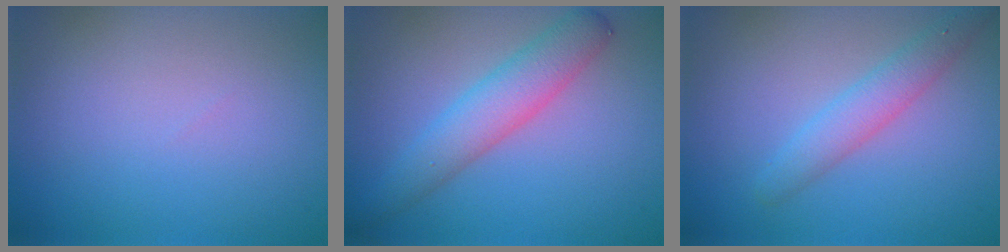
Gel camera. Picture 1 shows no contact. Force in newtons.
{"total": 4.3, "press": 4.3, "slide": 0.2}
{"total": 2.8, "press": 2.8, "slide": 0.0}